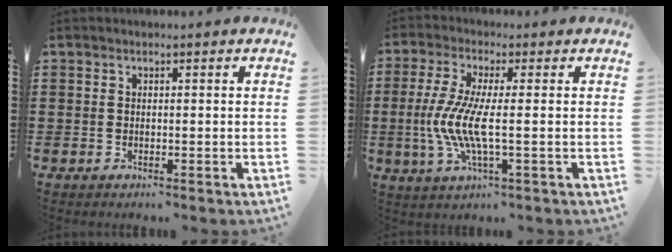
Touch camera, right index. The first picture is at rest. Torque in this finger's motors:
{"motor_torque": [1.68, -0.45, 0.72, 0.21]}